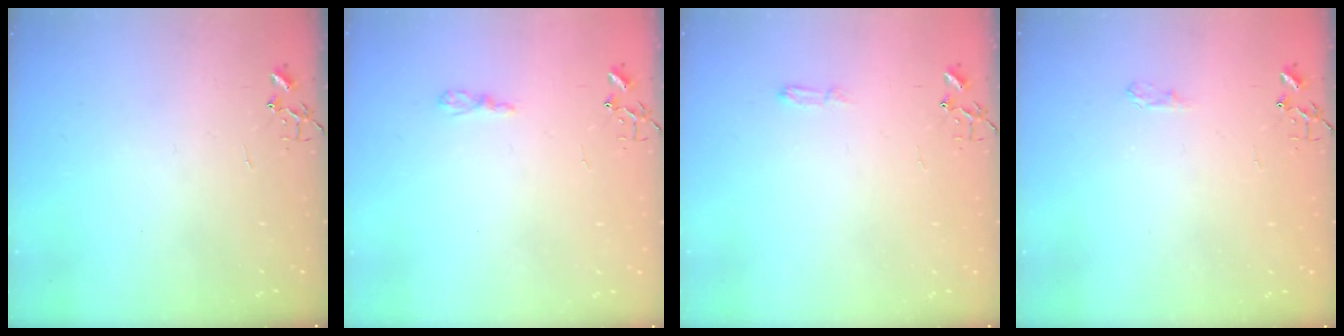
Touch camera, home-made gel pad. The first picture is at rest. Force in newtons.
{"total": 4.8, "press": 4.7, "slide": 0.6}
{"total": 3.8, "press": 3.8, "slide": 0.5}
{"total": 6.8, "press": 6.8, "slide": 0.6}